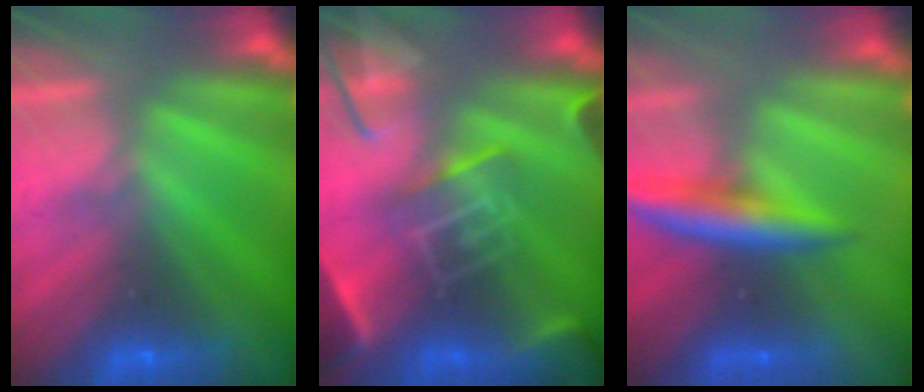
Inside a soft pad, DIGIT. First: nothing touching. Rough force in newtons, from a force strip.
{"total": 7.6}
{"total": 11.8}